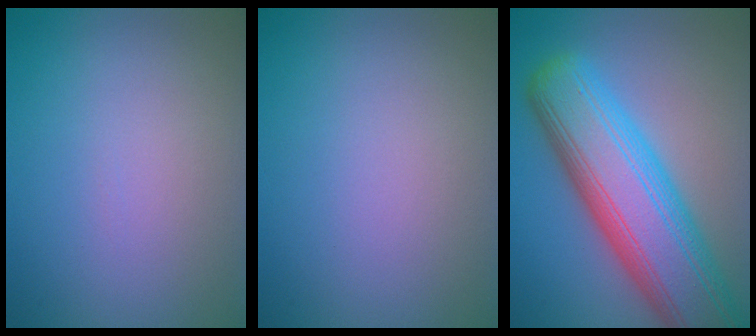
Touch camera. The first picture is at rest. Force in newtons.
{"total": 0.0}
{"total": 11.7, "press": 11.7, "slide": 0.8}